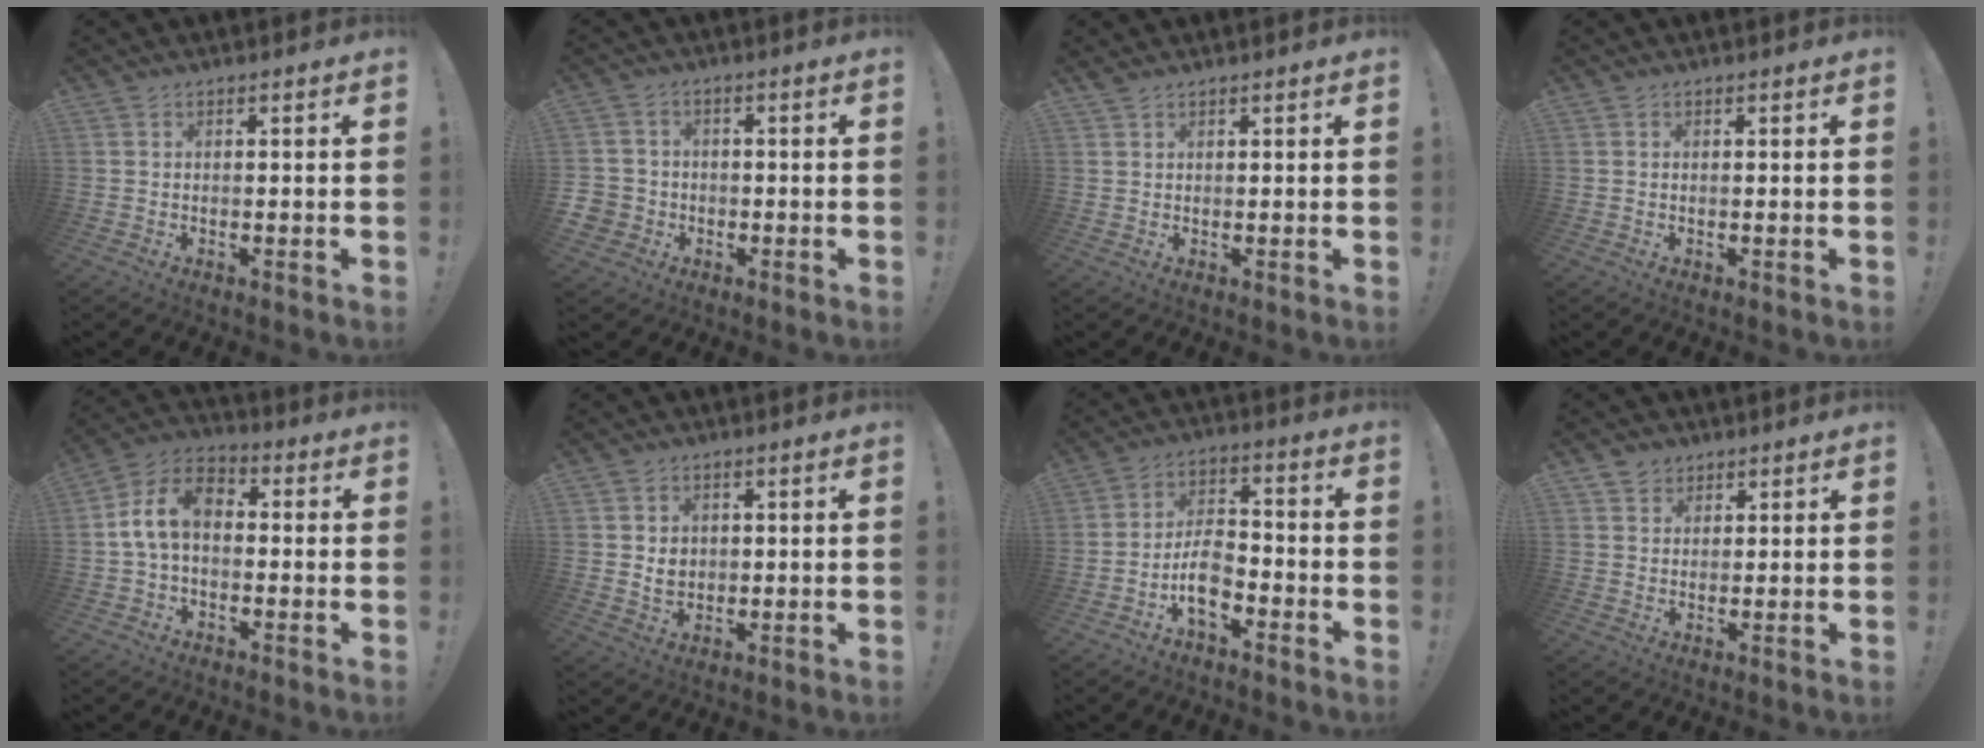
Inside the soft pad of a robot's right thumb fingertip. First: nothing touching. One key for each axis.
{"total": 4.9, "fx": -1.5, "fy": 4.5, "fz": 1.3, "tx": -0.035, "ty": 0.014, "tz": -0.028}
{"total": 1.4, "fx": 1.2, "fy": 0.5, "fz": 0.4, "tx": -0.003, "ty": -0.006, "tz": 0.021}
{"total": 0.0}
{"total": 10.7, "fx": 0.2, "fy": 7.0, "fz": 8.1, "tx": -0.149, "ty": 0.022, "tz": 0.010}
{"total": 4.4, "fx": 0.9, "fy": 3.9, "fz": 1.8, "tx": -0.022, "ty": -0.001, "tz": 0.016}
{"total": 9.2, "fx": -4.8, "fy": 5.6, "fz": 5.4, "tx": -0.096, "ty": 0.031, "tz": -0.084}
{"total": 3.5, "fx": 2.4, "fy": 2.6, "fz": -0.1, "tx": 0.007, "ty": -0.016, "tz": 0.043}